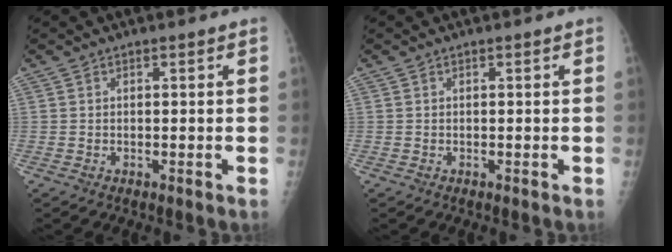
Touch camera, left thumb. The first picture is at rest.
{"total": 0.0}